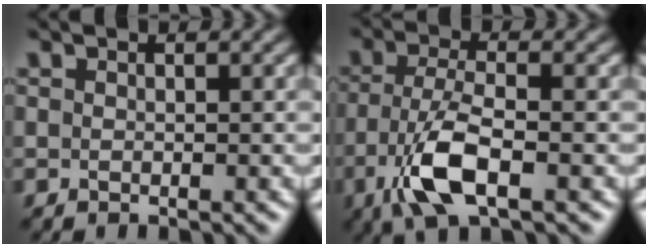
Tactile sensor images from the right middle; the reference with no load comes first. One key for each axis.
{"total": 5.9, "fx": -2.4, "fy": 2.0, "fz": 5.0, "tx": -0.110, "ty": -0.002, "tz": -0.050}